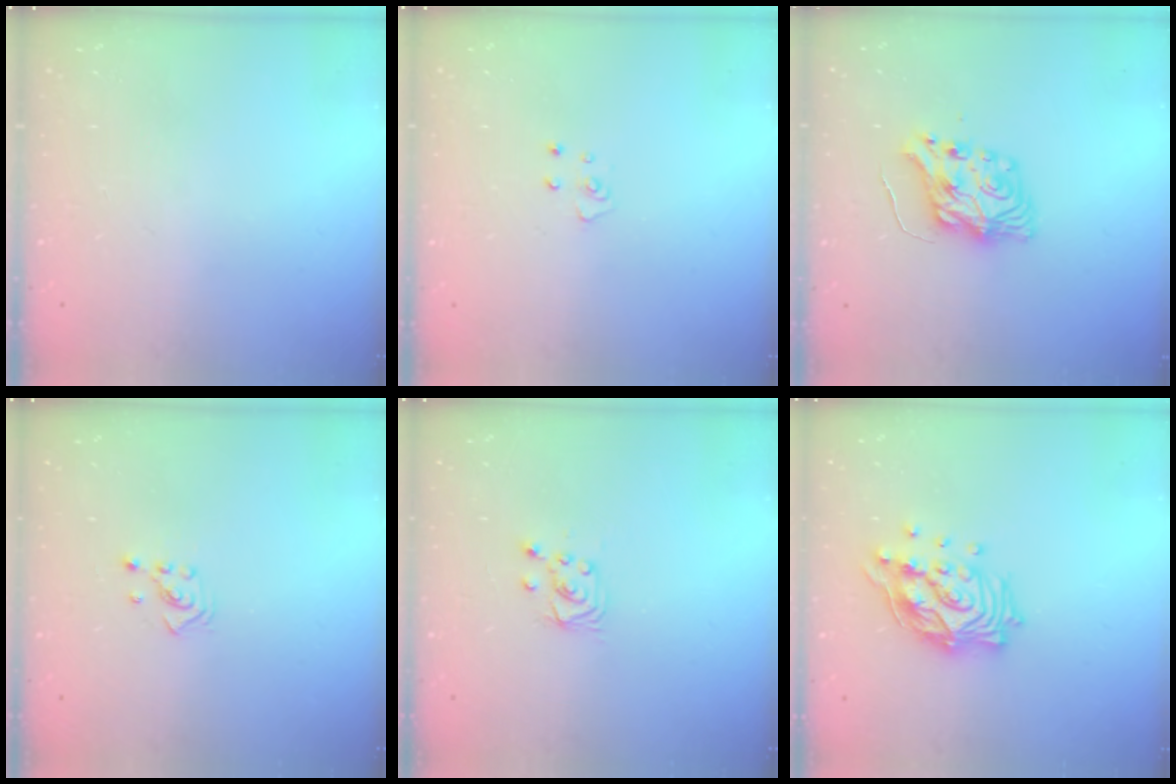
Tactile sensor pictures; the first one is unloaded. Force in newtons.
{"total": 3.8, "press": 3.8, "slide": 0.3}
{"total": 8.1, "press": 8.0, "slide": 0.7}
{"total": 2.1, "press": 2.1, "slide": 0.3}
{"total": 4.0, "press": 4.0, "slide": 0.4}
{"total": 15.2, "press": 15.2, "slide": 1.1}